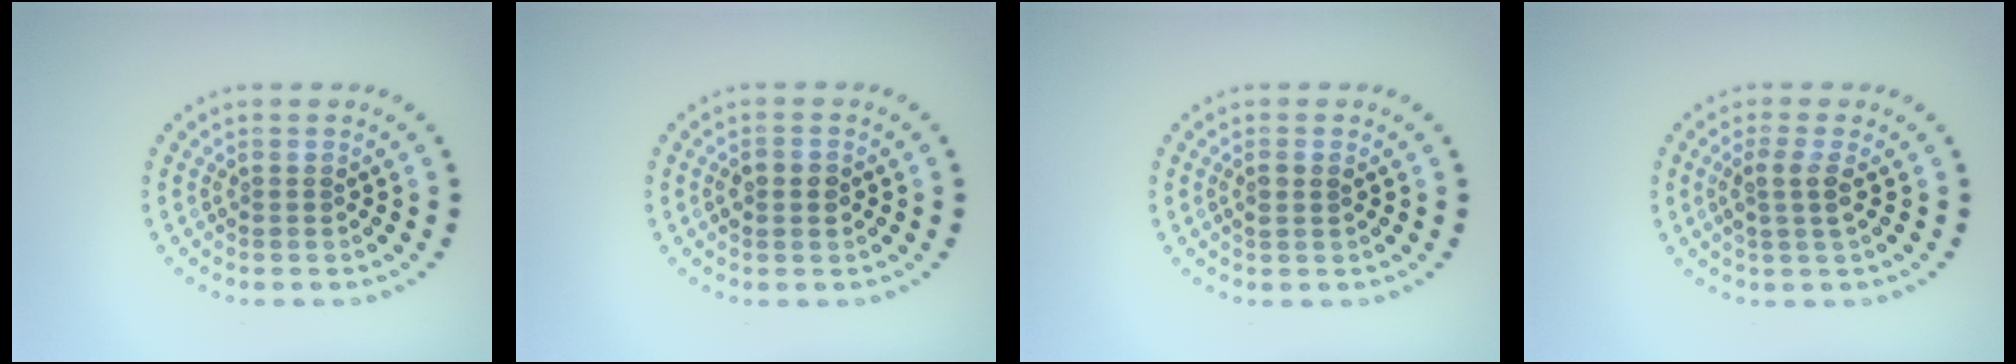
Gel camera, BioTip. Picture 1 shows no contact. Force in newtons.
{"total": 2.1, "press": 2.1, "slide": 0.1}
{"total": 1.1, "press": 1.1, "slide": 0.2}
{"total": 2.0, "press": 1.7, "slide": 1.0}